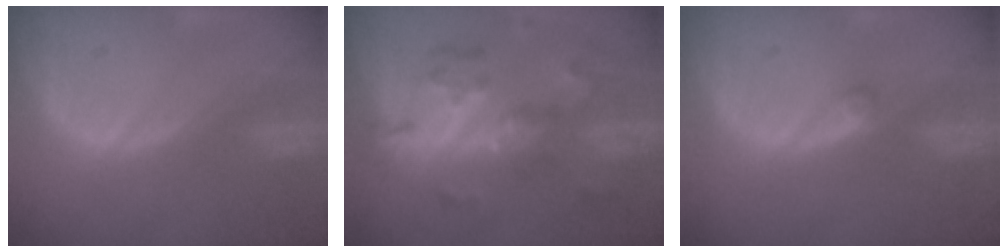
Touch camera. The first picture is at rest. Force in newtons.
{"total": 9.2, "press": 8.1, "slide": 4.4}
{"total": 1.0, "press": 1.0, "slide": 0.2}